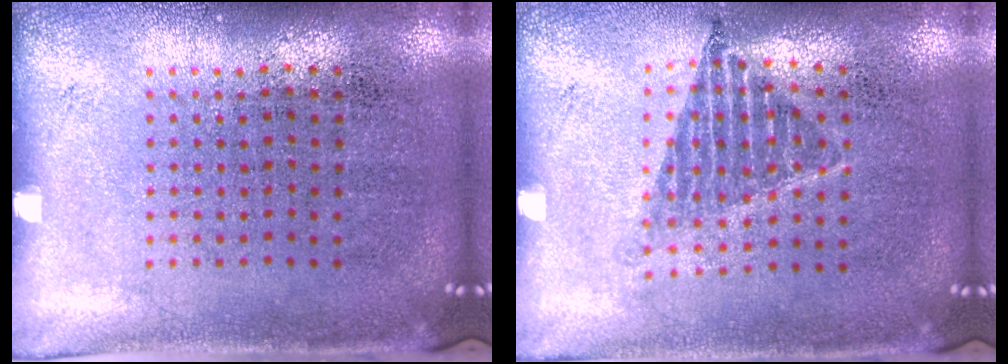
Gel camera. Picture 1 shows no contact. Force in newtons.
{"total": 1.1, "press": 0.9, "slide": 0.6}